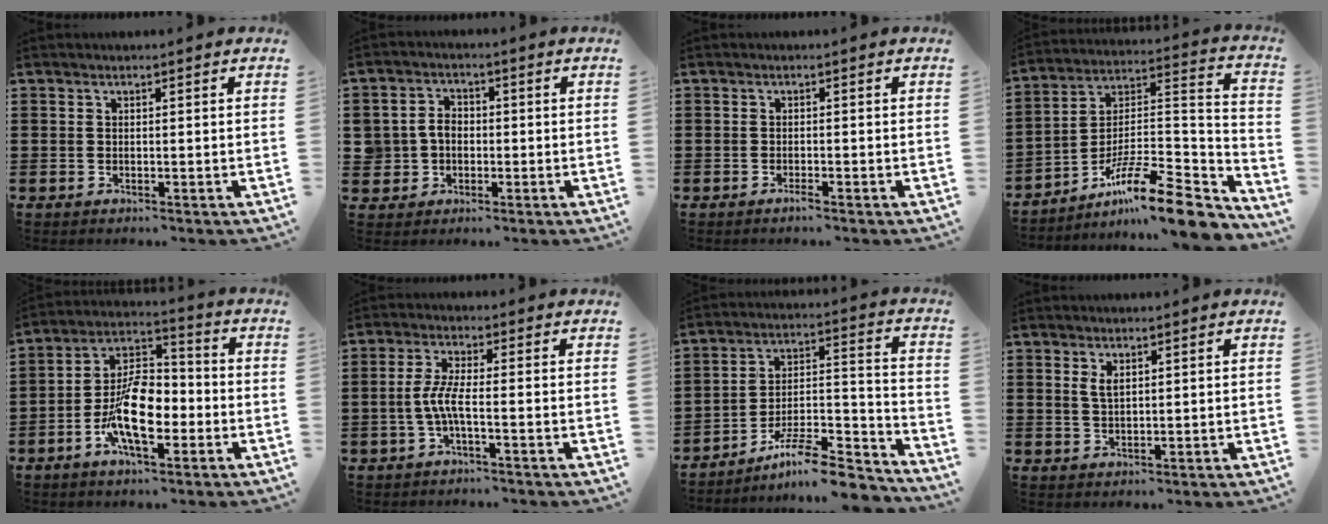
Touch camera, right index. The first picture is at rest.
{"total": 4.0, "force": [-0.6, 3.8, 1.3], "torque": [-0.046, 0.010, -0.017]}
{"total": 1.1, "force": [-0.9, -0.1, 0.6], "torque": [-0.014, -0.007, -0.015]}
{"total": 14.2, "force": [-10.4, 2.0, 9.4], "torque": [-0.148, 0.017, -0.190]}
{"total": 11.3, "force": [-3.9, 5.4, 9.2], "torque": [-0.195, 0.001, -0.071]}
{"total": 4.5, "force": [-1.4, 0.5, 4.3], "torque": [-0.106, -0.010, -0.036]}
{"total": 10.1, "force": [-8.7, 1.6, 5.1], "torque": [-0.071, 0.019, -0.163]}
{"total": 1.9, "force": [0.9, 0.8, 1.5], "torque": [-0.032, 0.002, 0.016]}